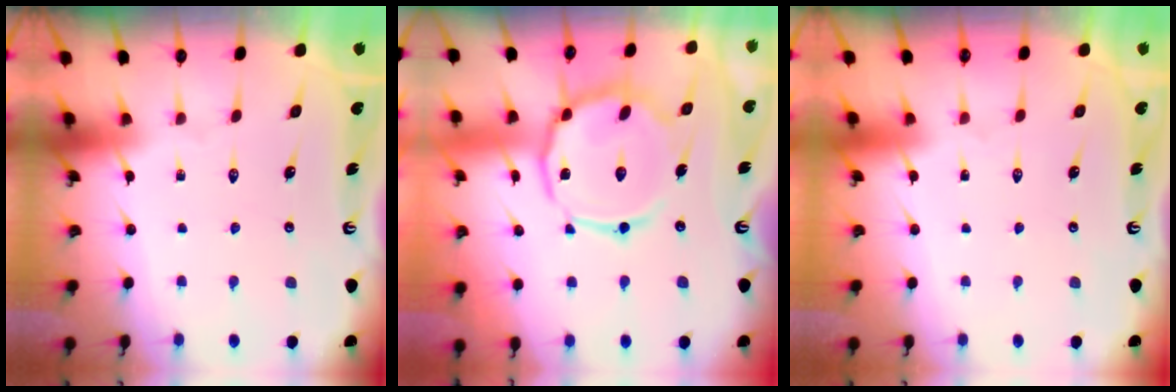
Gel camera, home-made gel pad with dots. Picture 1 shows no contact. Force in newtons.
{"total": 15.0, "press": 14.9, "slide": 1.0}
{"total": 1.5, "press": 1.5, "slide": 0.1}